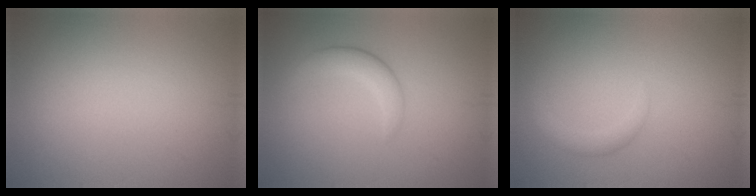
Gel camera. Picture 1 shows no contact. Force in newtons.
{"total": 2.6, "press": 2.6, "slide": 0.1}
{"total": 1.7, "press": 1.7, "slide": 0.2}